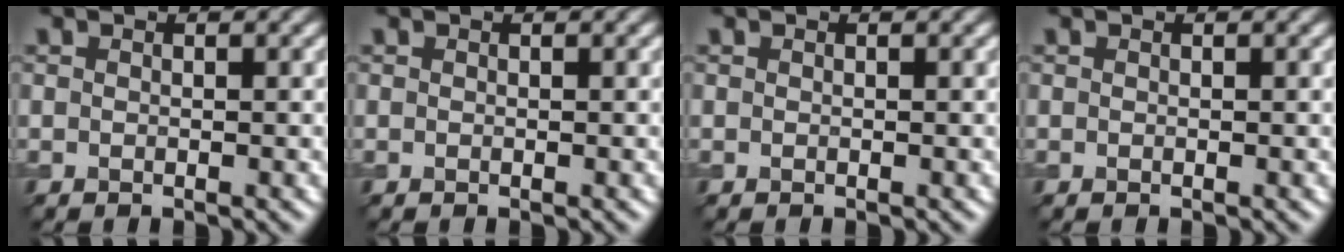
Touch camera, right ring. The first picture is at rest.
{"total": 0.0}
{"total": 0.0}
{"total": 0.0}